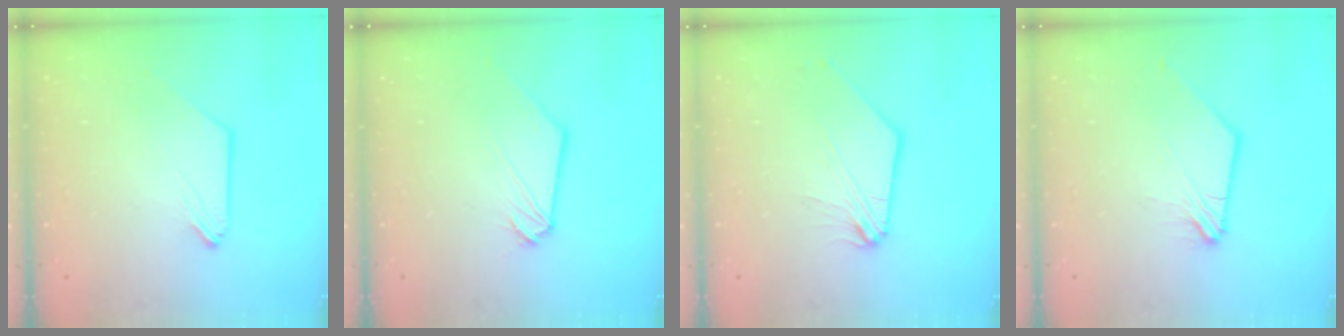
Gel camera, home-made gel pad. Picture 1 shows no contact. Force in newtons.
{"total": 0.9, "press": 0.9, "slide": 0.2}
{"total": 2.5, "press": 2.5, "slide": 0.5}
{"total": 1.0, "press": 1.0, "slide": 0.2}